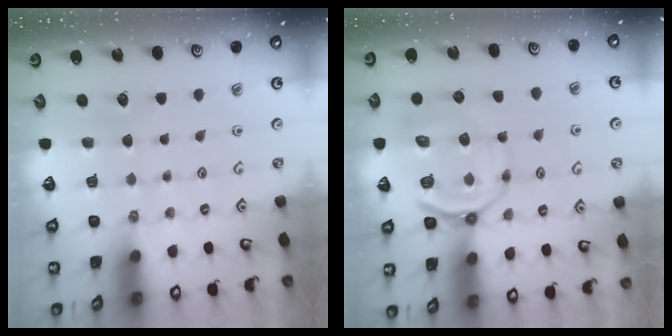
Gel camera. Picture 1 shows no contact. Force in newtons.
{"total": 11.1, "press": 10.8, "slide": 2.3}